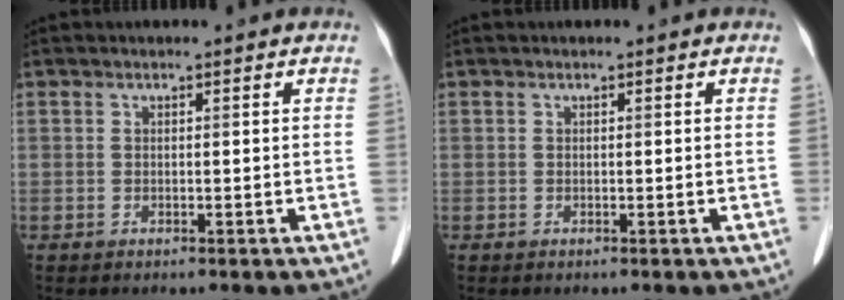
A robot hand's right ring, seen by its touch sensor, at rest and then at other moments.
{"total": 0.0}